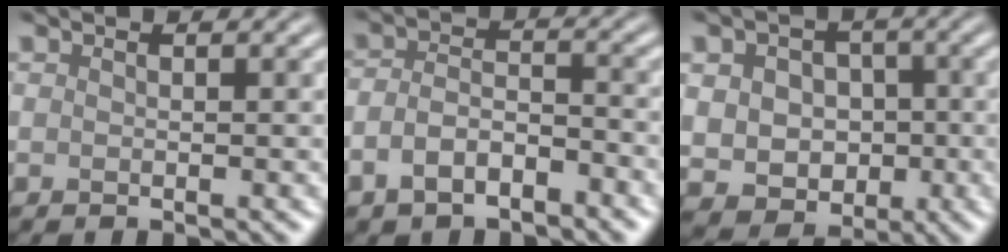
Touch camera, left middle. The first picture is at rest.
{"total": 3.6, "force": [-2.0, 1.8, 2.5], "torque": [-0.047, 0.003, -0.043]}
{"total": 7.1, "force": [-0.1, 5.9, 3.9], "torque": [-0.057, 0.007, -0.014]}